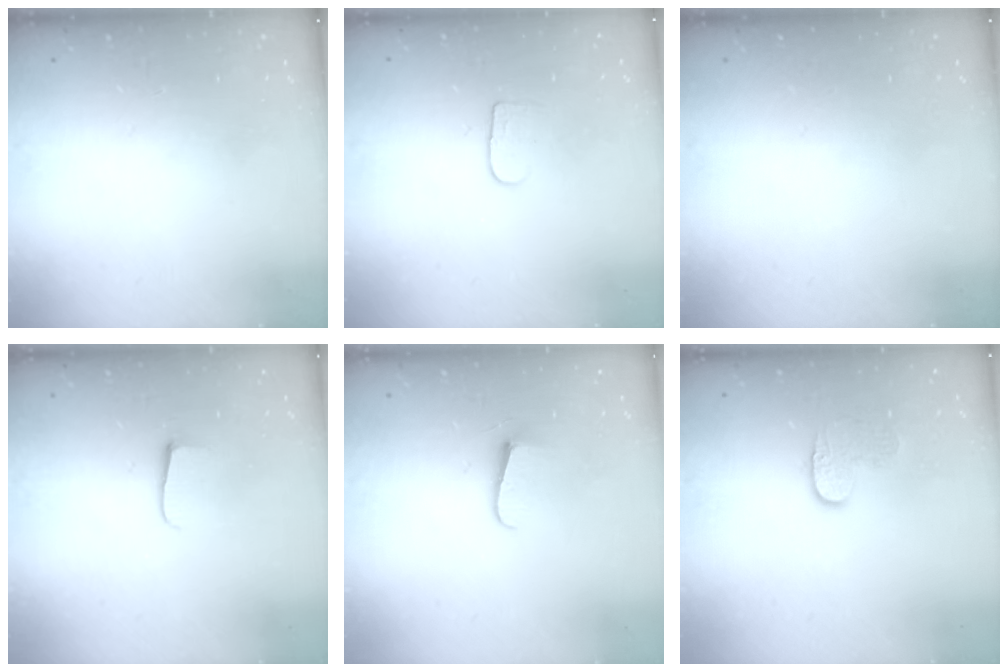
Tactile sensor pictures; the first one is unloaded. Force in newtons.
{"total": 4.3, "press": 4.3, "slide": 0.5}
{"total": 0.0}
{"total": 5.4, "press": 5.3, "slide": 0.5}
{"total": 5.9, "press": 5.9, "slide": 0.6}
{"total": 6.7, "press": 6.7, "slide": 0.5}